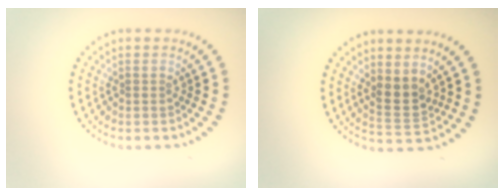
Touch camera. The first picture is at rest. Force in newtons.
{"total": 2.6, "press": 2.2, "slide": 1.2}